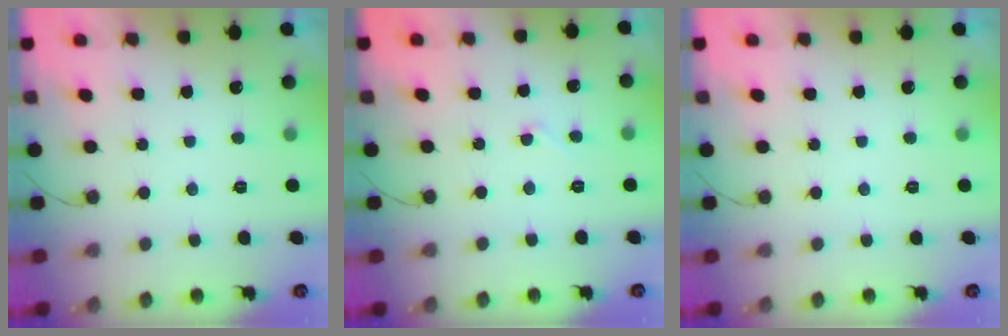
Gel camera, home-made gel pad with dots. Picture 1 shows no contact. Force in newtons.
{"total": 2.8, "press": 2.8, "slide": 0.2}
{"total": 0.0}